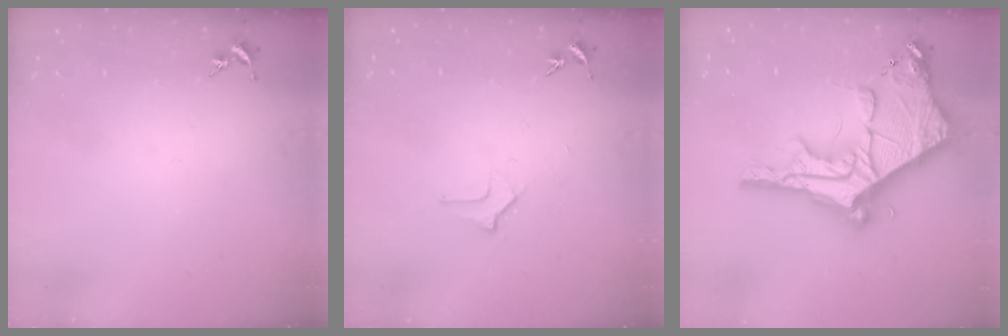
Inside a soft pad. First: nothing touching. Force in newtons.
{"total": 1.6, "press": 1.6, "slide": 0.1}
{"total": 12.9, "press": 12.9, "slide": 1.3}